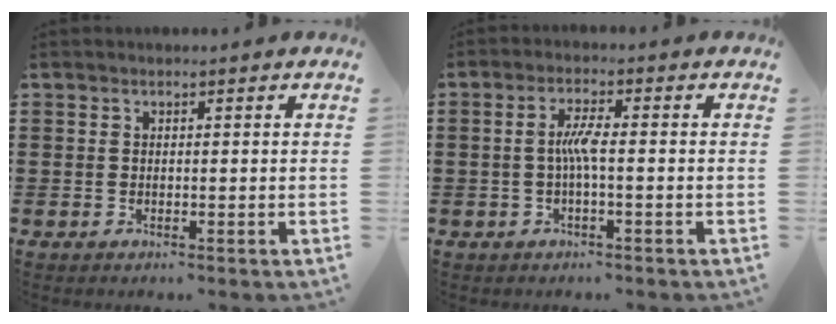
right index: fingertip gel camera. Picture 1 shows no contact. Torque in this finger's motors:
{"motor_torque": [0.86, -0.46, 0.37, 0.13]}